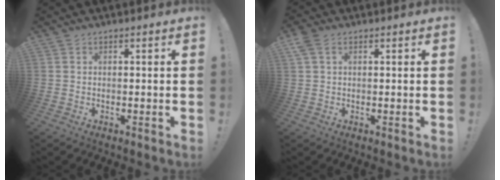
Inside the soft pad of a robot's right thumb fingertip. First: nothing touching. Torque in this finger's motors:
{"motor_torque": [0.19, 0.17, 0.40, -0.01, 0.00]}